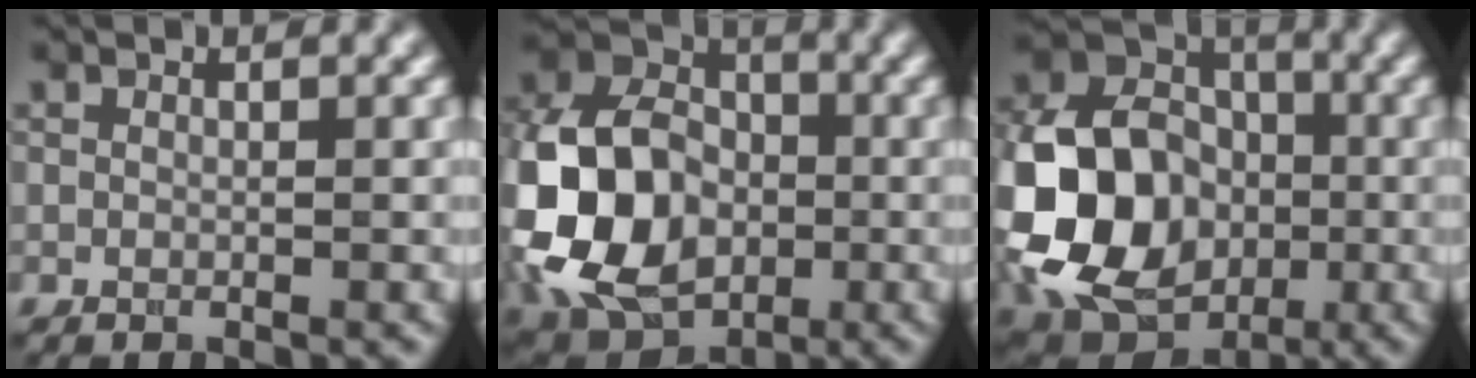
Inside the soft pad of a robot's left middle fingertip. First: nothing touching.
{"total": 13.1, "force": [-2.9, 9.8, 8.1], "torque": [-0.180, 0.010, -0.072]}
{"total": 14.3, "force": [-3.0, 11.3, 8.4], "torque": [-0.191, -0.011, -0.057]}